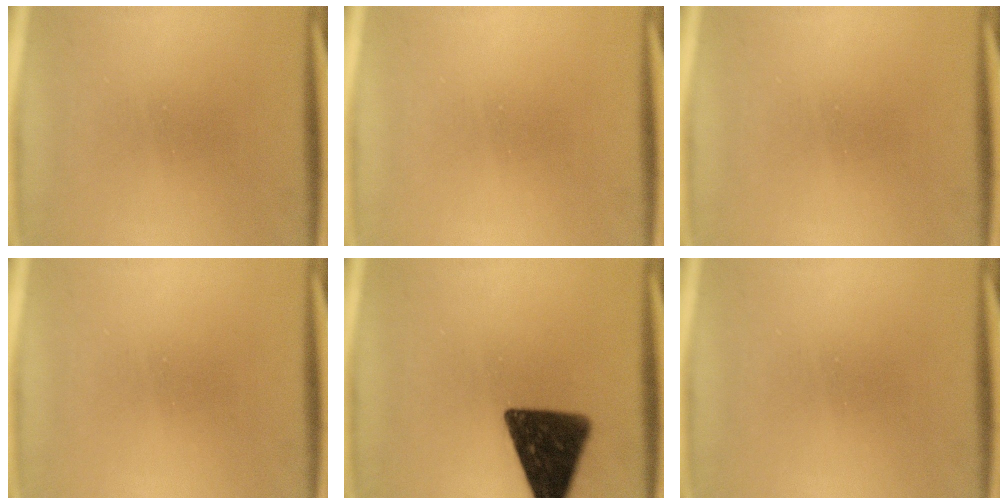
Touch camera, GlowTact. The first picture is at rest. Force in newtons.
{"total": 0.0}
{"total": 0.0}
{"total": 0.0}
{"total": 14.2}
{"total": 0.0}